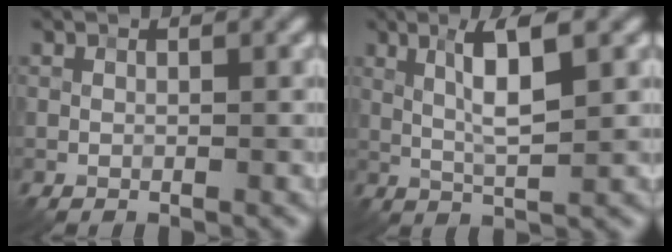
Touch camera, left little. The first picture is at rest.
{"total": 4.6, "force": [1.4, 0.6, 4.4], "torque": [-0.086, 0.003, 0.029]}